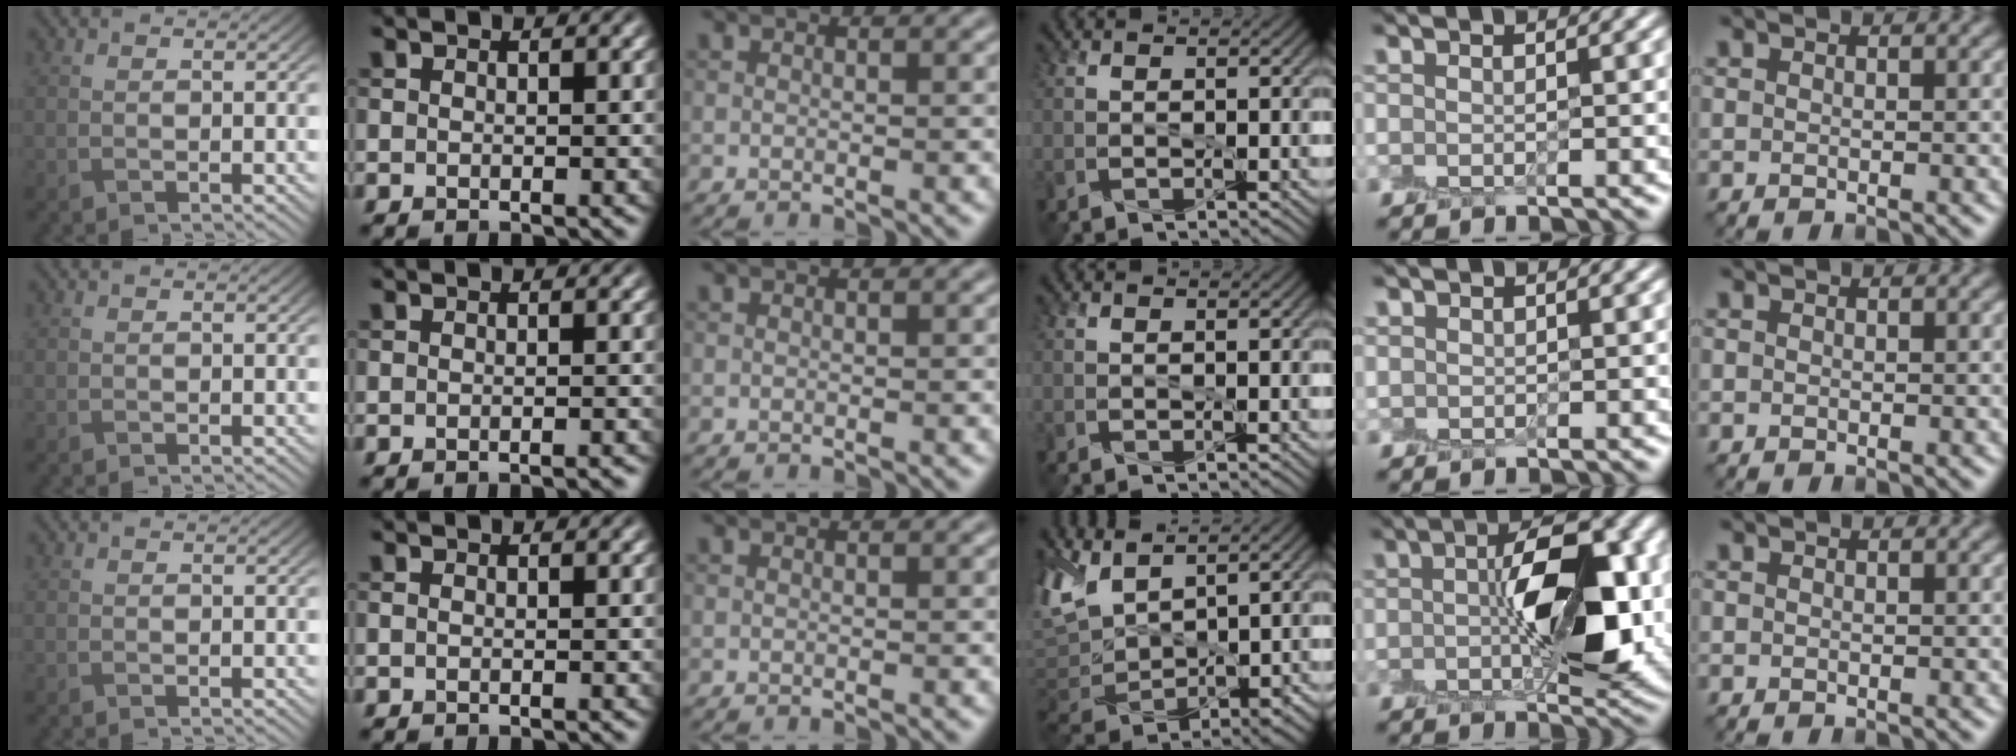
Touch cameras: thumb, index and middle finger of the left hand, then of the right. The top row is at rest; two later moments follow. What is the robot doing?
{"motion": "peel", "object": "small bumper sticker"}